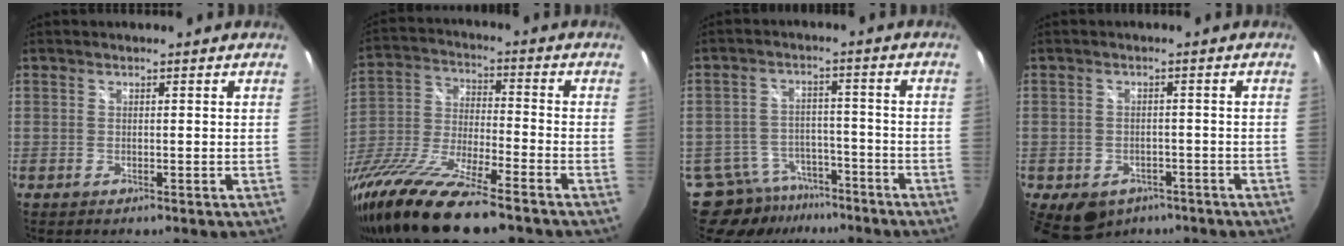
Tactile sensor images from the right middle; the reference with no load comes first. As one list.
[{"total": 21.6, "force": [-16.2, 3.4, 13.9], "torque": [-0.281, -0.052, -0.296]}, {"total": 10.9, "force": [-8.6, 6.0, 2.8], "torque": [-0.073, 0.011, -0.120]}, {"total": 10.3, "force": [-6.1, 7.1, 4.3], "torque": [-0.094, 0.002, -0.075]}]